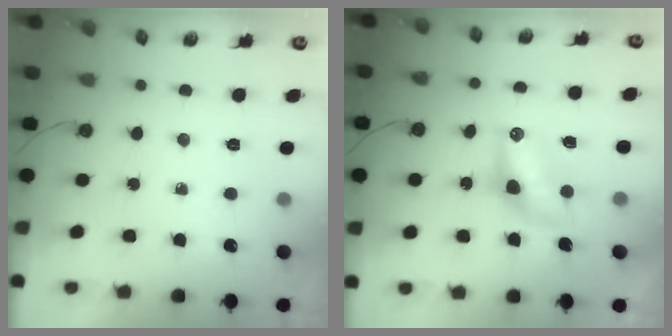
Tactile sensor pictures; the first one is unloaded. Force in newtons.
{"total": 9.1, "press": 8.6, "slide": 2.9}